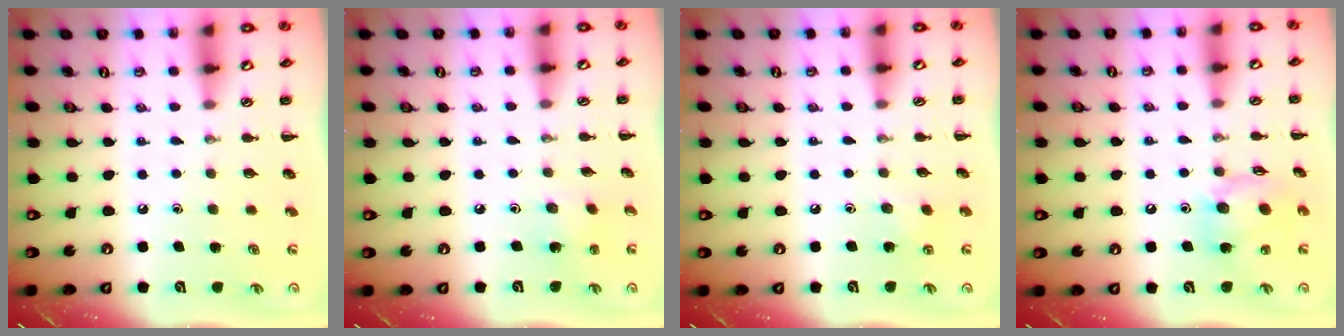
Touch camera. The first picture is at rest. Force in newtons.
{"total": 1.9, "press": 1.7, "slide": 0.7}
{"total": 6.8, "press": 6.7, "slide": 0.9}
{"total": 13.0, "press": 12.9, "slide": 1.6}